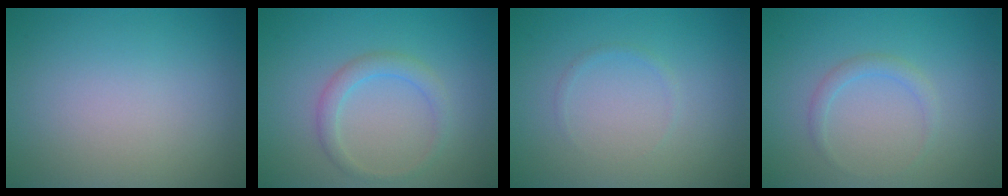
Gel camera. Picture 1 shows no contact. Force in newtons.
{"total": 2.0, "press": 2.0, "slide": 0.1}
{"total": 0.5, "press": 0.5, "slide": 0.0}
{"total": 1.2, "press": 1.2, "slide": 0.0}